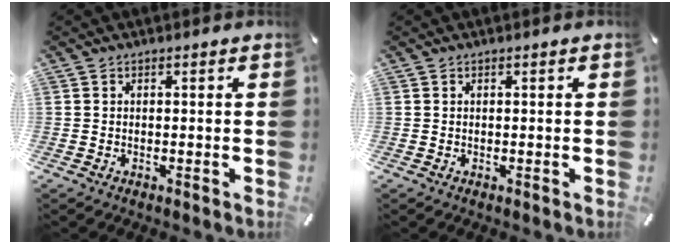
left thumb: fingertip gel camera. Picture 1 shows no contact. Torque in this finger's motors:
{"motor_torque": [-0.18, 0.03, 0.07, -0.01, 0.00]}